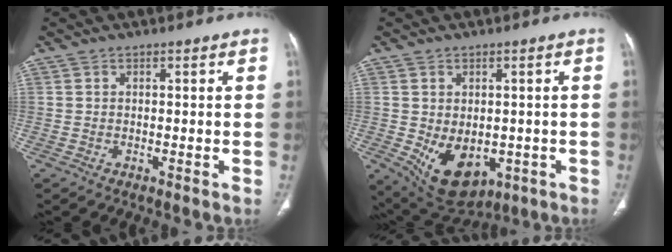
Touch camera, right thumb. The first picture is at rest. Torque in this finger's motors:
{"motor_torque": [-0.37, 0.25, 0.06, 0.00, 0.22]}